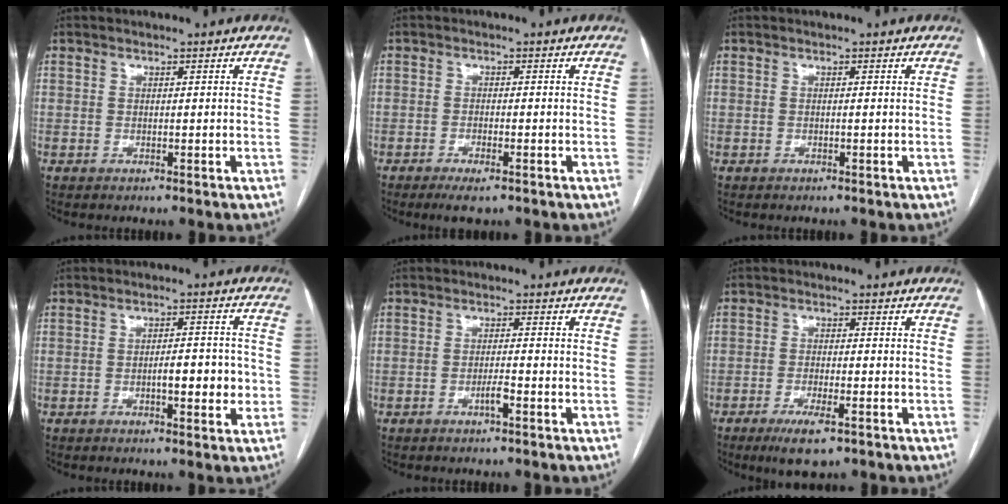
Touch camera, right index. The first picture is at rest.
{"total": 3.5, "force": [-2.3, 0.7, 2.6], "torque": [-0.047, -0.006, -0.036]}
{"total": 0.0}
{"total": 5.6, "force": [-1.1, 1.6, 5.3], "torque": [-0.076, 0.008, -0.013]}
{"total": 2.0, "force": [-1.1, 0.0, 1.7], "torque": [-0.031, -0.001, -0.019]}
{"total": 5.9, "force": [-3.6, 1.3, 4.6], "torque": [-0.086, -0.011, -0.055]}